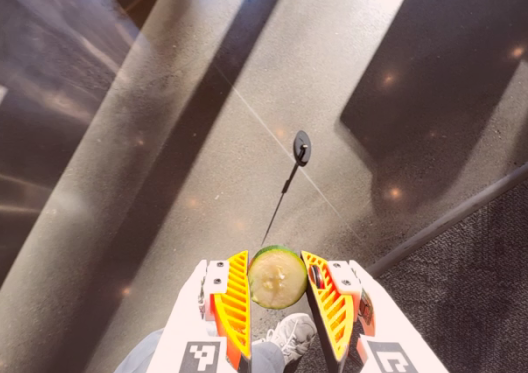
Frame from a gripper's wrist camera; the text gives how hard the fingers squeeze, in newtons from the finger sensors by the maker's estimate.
{"total": 9.3, "left": 9.3, "right": 9.2}